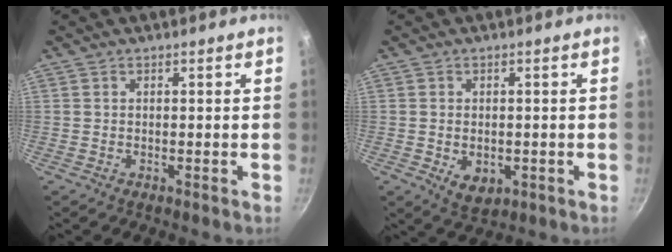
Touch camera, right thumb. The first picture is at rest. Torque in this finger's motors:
{"motor_torque": [-0.44, 0.13, 0.39, 0.31, 0.12]}